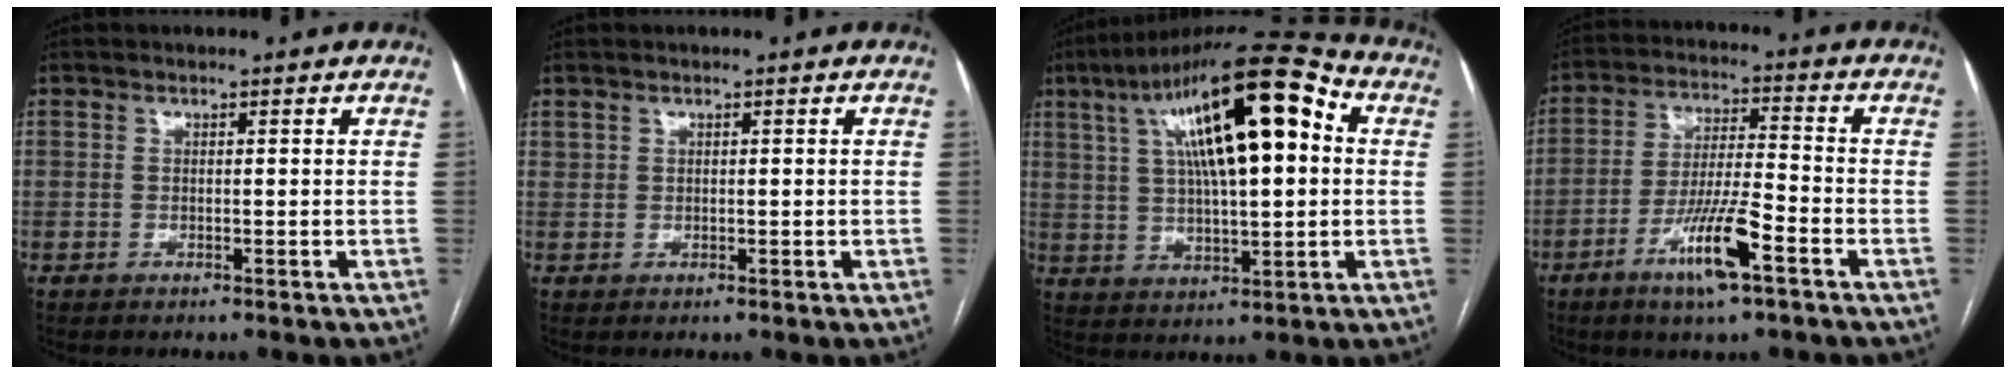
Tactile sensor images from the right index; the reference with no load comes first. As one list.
[{"total": 0.7, "force": [0.5, 0.4, 0.3], "torque": [-0.005, 0.003, 0.013]}, {"total": 21.3, "force": [6.4, 5.2, 19.7], "torque": [-0.339, 0.052, 0.100]}, {"total": 10.5, "force": [-5.5, 0.9, 8.9], "torque": [-0.169, -0.010, -0.100]}]